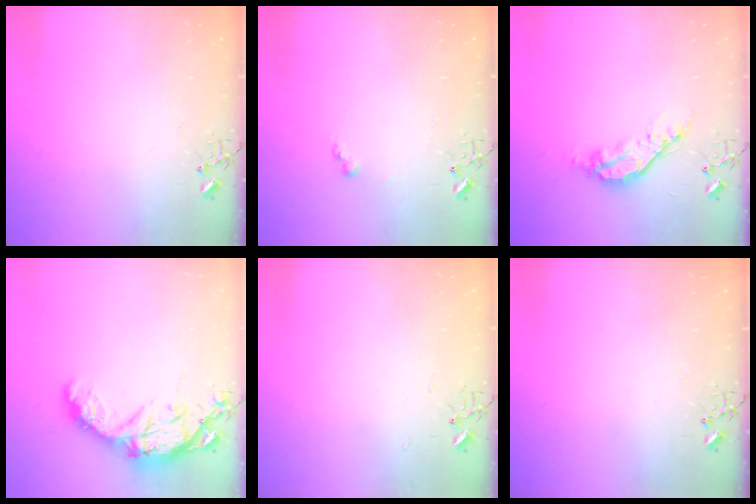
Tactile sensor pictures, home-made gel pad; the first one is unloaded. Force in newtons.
{"total": 5.1, "press": 5.1, "slide": 0.4}
{"total": 10.0, "press": 10.0, "slide": 0.8}
{"total": 14.7, "press": 14.6, "slide": 0.7}
{"total": 2.2, "press": 2.2, "slide": 0.3}
{"total": 0.0}